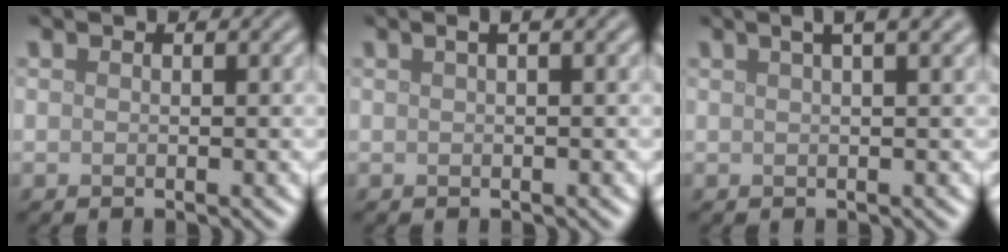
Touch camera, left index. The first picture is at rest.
{"total": 2.2, "force": [0.9, 0.8, 1.9], "torque": [-0.022, 0.005, 0.008]}
{"total": 4.1, "force": [2.4, 1.3, 3.0], "torque": [-0.021, 0.014, 0.011]}